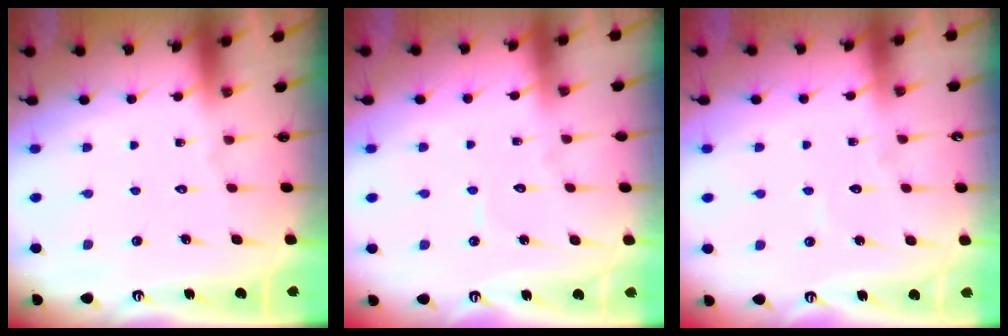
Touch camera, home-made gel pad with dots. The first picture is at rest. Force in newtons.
{"total": 3.4, "press": 3.4, "slide": 0.3}
{"total": 3.9, "press": 3.8, "slide": 0.4}